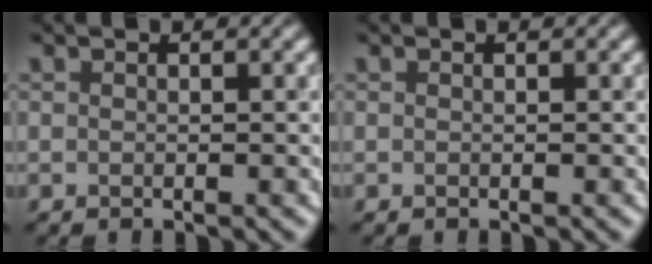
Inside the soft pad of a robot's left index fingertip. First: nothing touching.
{"total": 0.0}